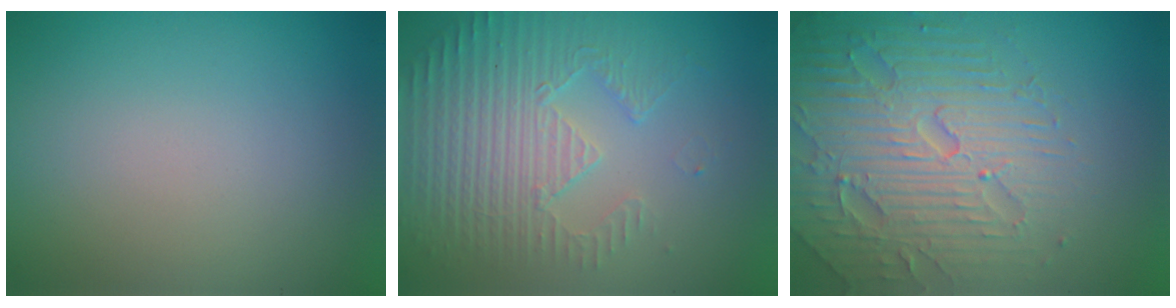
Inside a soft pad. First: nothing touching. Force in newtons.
{"total": 4.0, "press": 3.6, "slide": 1.7}
{"total": 5.6, "press": 5.4, "slide": 1.4}